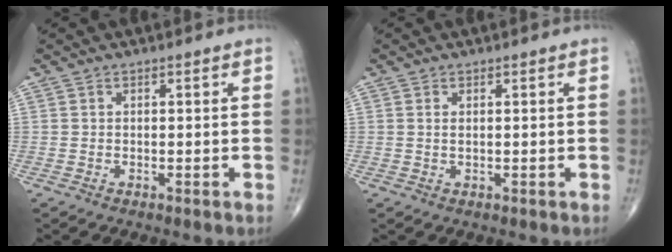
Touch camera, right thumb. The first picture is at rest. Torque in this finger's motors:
{"motor_torque": [-0.04, -0.09, 0.13, 0.20, -0.04]}